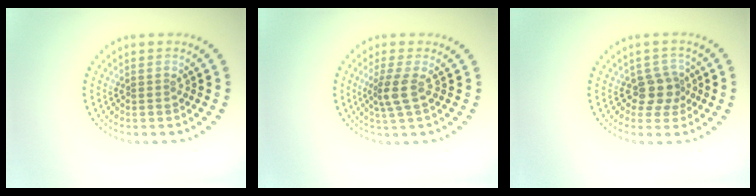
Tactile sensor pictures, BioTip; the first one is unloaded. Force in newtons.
{"total": 2.4, "press": 1.8, "slide": 1.6}
{"total": 2.5, "press": 1.8, "slide": 1.7}